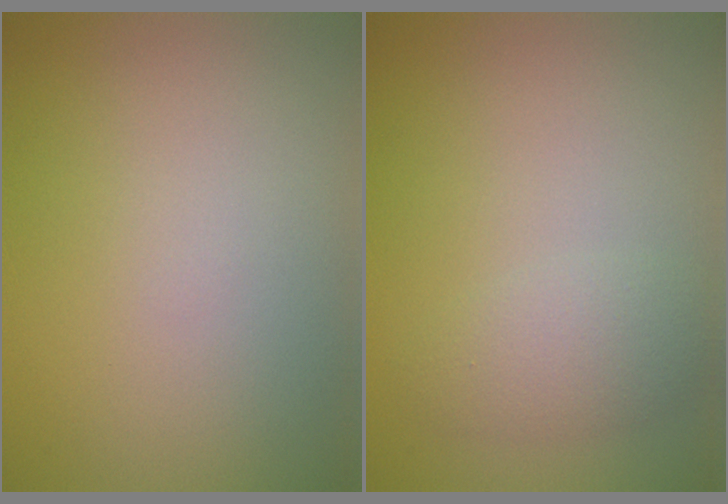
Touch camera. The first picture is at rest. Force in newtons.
{"total": 2.6, "press": 2.6, "slide": 0.1}